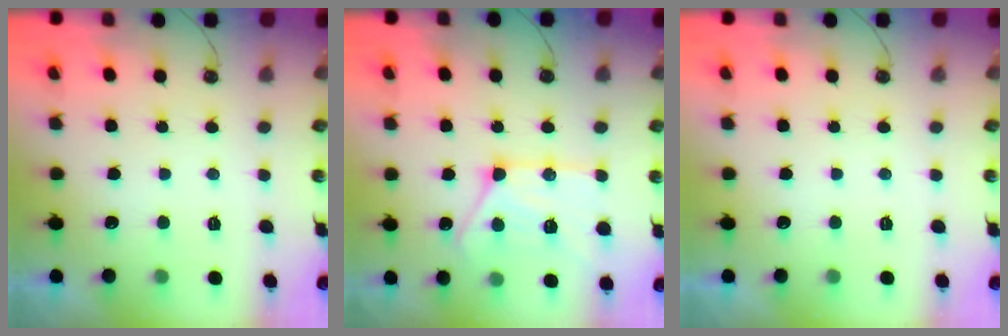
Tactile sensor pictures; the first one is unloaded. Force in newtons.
{"total": 16.4, "press": 16.3, "slide": 1.4}
{"total": 0.0}